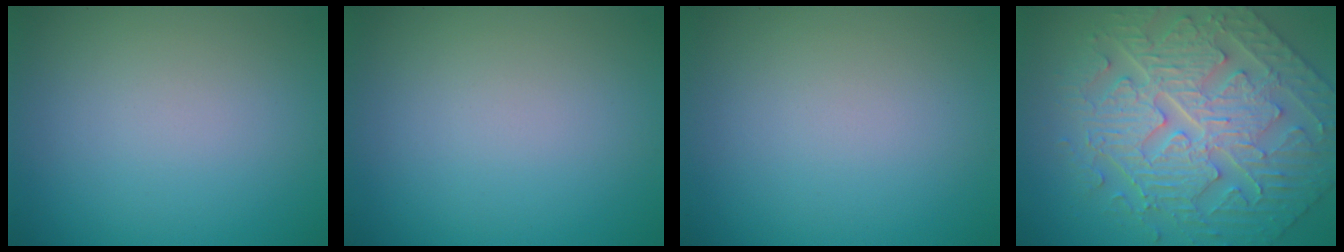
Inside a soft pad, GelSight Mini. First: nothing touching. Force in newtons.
{"total": 0.0}
{"total": 0.0}
{"total": 7.2, "press": 6.2, "slide": 3.7}